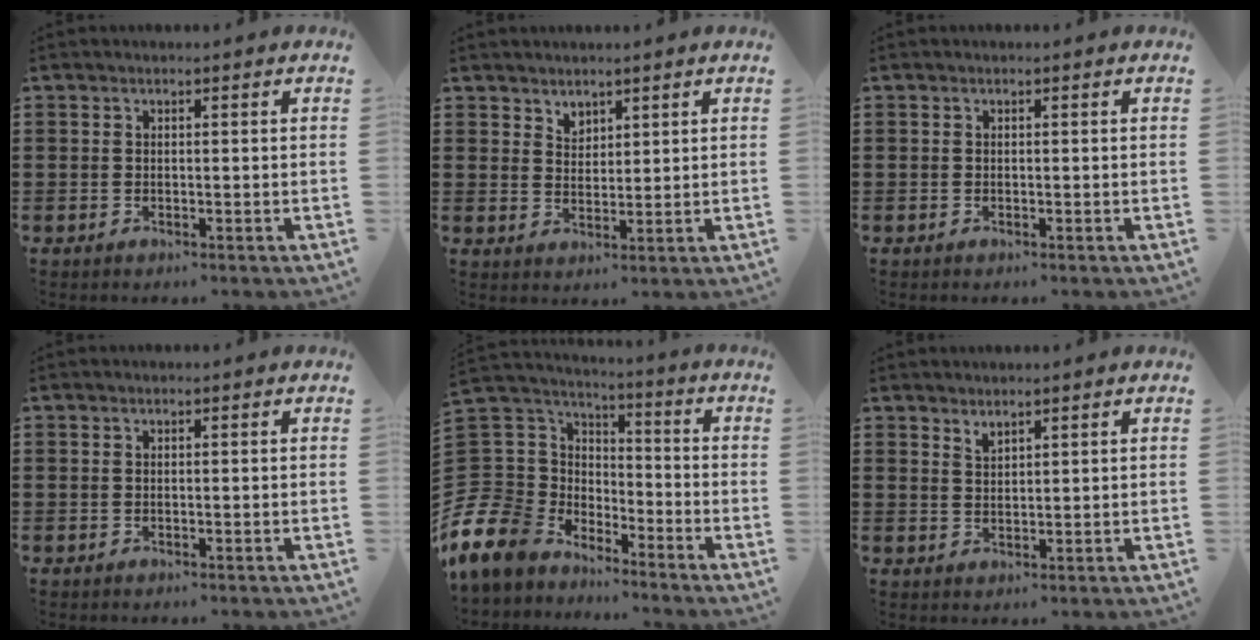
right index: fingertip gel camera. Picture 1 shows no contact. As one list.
[{"total": 2.6, "force": [2.2, 1.4, 0.0], "torque": [-0.007, 0.003, 0.043]}, {"total": 0.0}, {"total": 0.0}, {"total": 10.1, "force": [-6.4, 7.8, 1.1], "torque": [-0.086, -0.014, -0.130]}, {"total": 1.7, "force": [1.6, 0.4, 0.2], "torque": [-0.007, 0.001, 0.031]}]